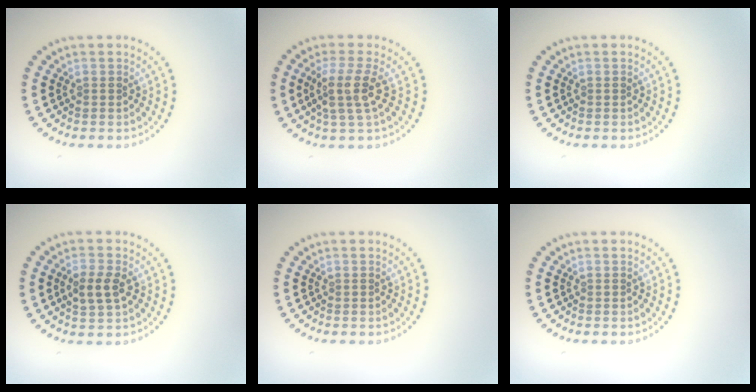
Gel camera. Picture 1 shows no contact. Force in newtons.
{"total": 3.5, "press": 2.7, "slide": 2.2}
{"total": 0.0}
{"total": 2.5, "press": 2.5, "slide": 0.3}
{"total": 0.0}
{"total": 0.0}